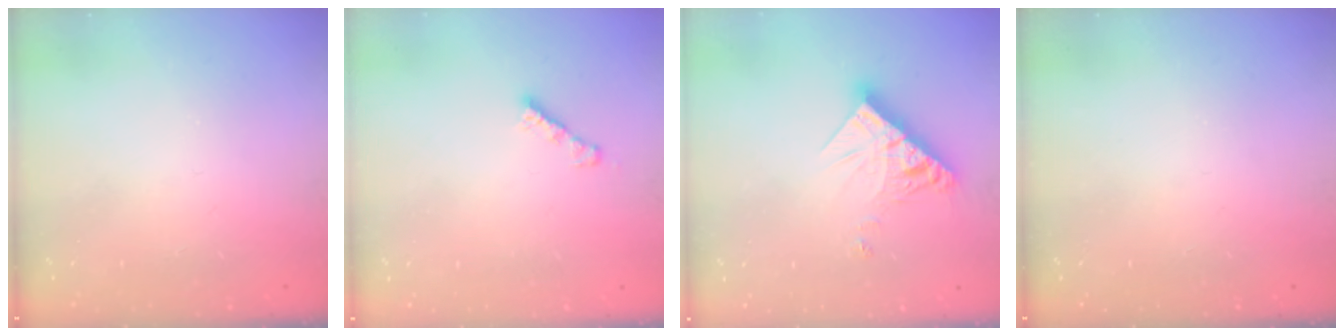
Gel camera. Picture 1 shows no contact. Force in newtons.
{"total": 2.7, "press": 2.7, "slide": 0.3}
{"total": 11.4, "press": 11.3, "slide": 1.2}
{"total": 0.0}